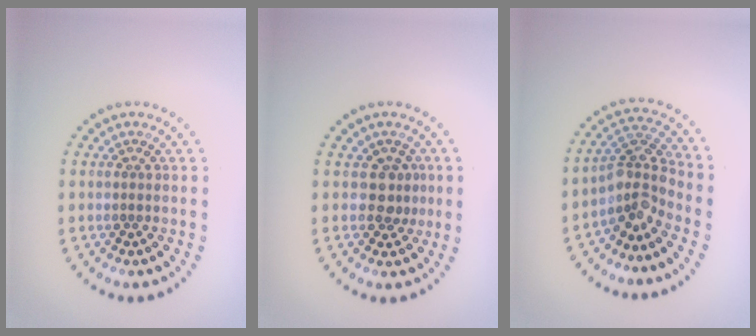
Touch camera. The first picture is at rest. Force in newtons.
{"total": 2.1, "press": 1.8, "slide": 1.1}
{"total": 3.6, "press": 2.6, "slide": 2.5}